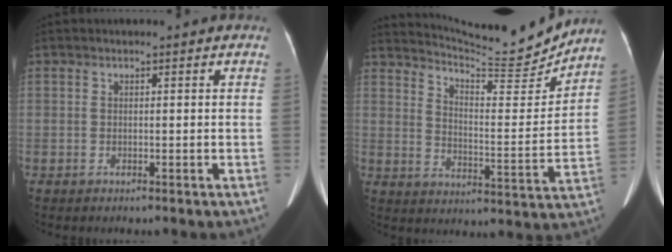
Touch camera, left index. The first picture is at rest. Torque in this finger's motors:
{"motor_torque": [-0.71, -1.01, -0.09, 0.00]}